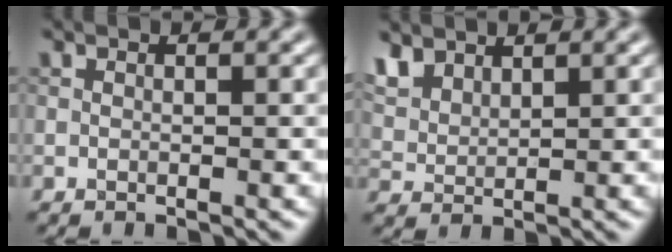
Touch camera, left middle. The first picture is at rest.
{"total": 3.7, "force": [2.8, 1.9, 1.7], "torque": [-0.048, 0.006, 0.061]}